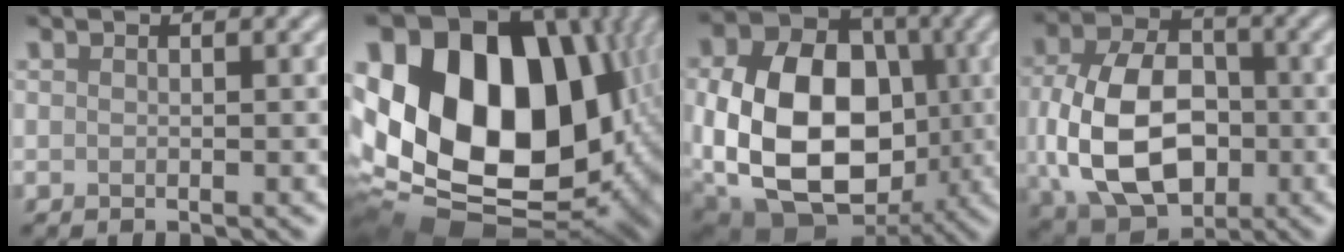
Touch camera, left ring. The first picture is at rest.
{"total": 21.3, "force": [3.1, 15.5, 14.4], "torque": [-0.280, -0.007, 0.085]}
{"total": 17.5, "force": [-1.7, 13.4, 11.2], "torque": [-0.208, -0.017, -0.035]}
{"total": 11.4, "force": [-1.3, 8.0, 8.1], "torque": [-0.175, -0.015, -0.024]}